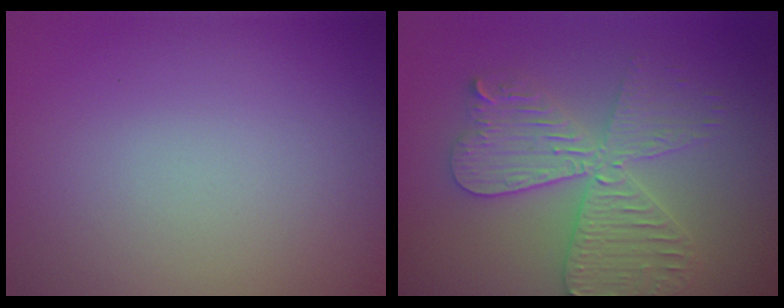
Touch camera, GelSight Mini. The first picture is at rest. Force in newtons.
{"total": 5.7, "press": 5.6, "slide": 0.7}